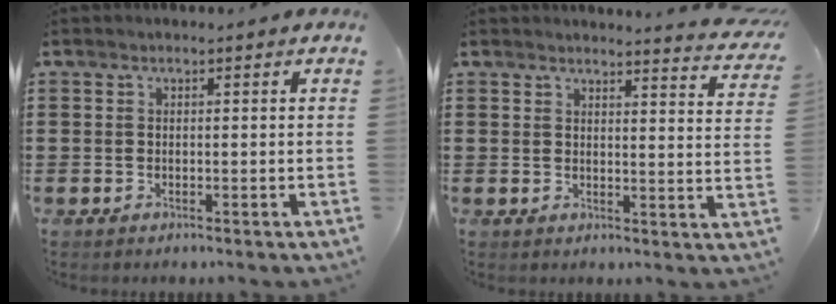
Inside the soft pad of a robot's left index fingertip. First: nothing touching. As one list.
[{"total": 3.3, "force": [3.2, -0.2, 0.7], "torque": [-0.013, -0.023, 0.052]}]